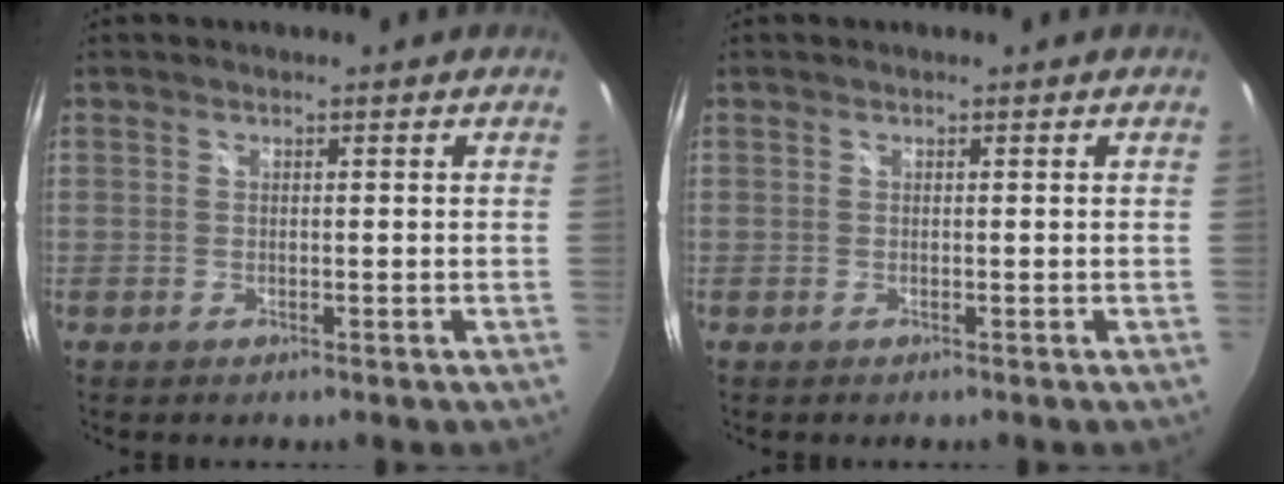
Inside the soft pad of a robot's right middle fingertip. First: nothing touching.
{"total": 0.0}